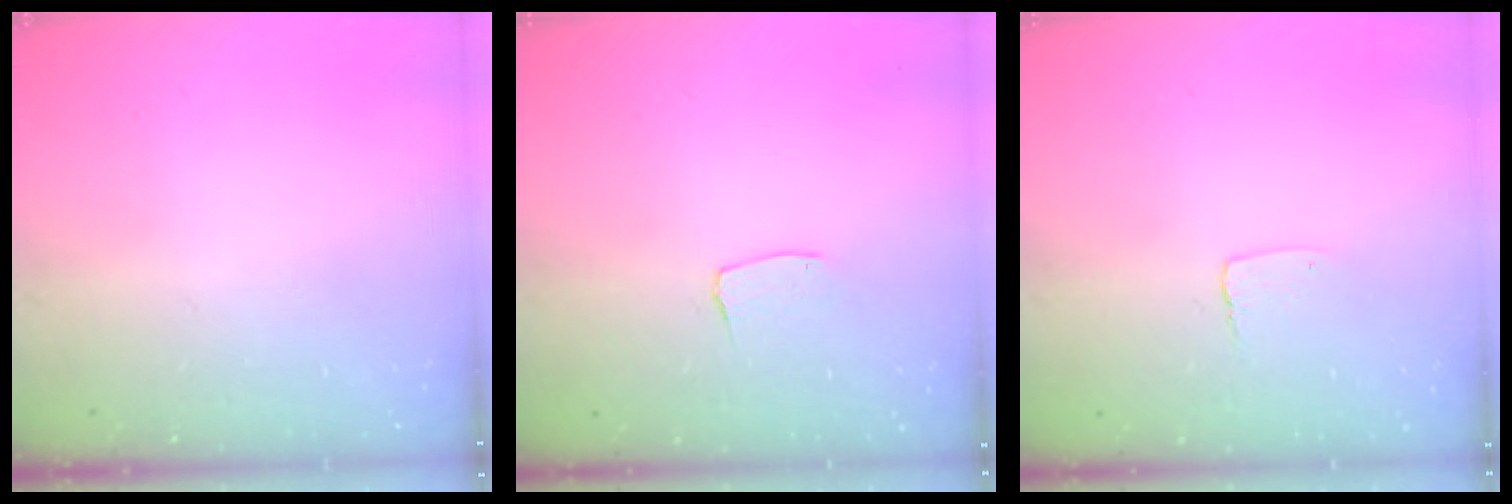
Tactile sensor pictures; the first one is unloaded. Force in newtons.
{"total": 3.7, "press": 3.7, "slide": 0.2}
{"total": 2.9, "press": 2.9, "slide": 0.2}